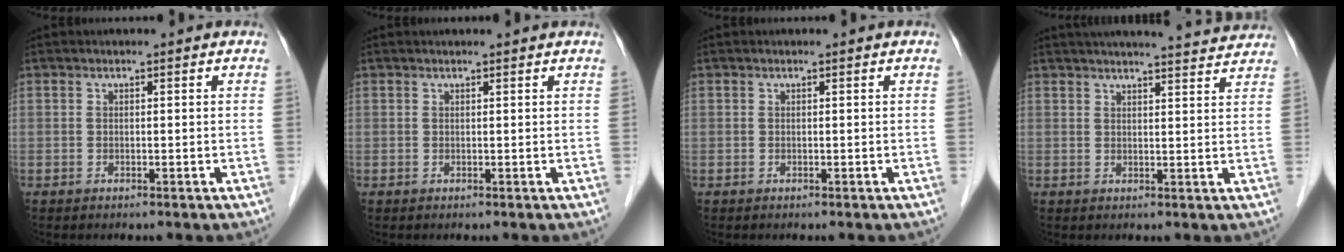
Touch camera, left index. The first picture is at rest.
{"total": 1.7, "force": [1.6, 0.1, 0.6], "torque": [-0.010, 0.013, 0.018]}
{"total": 0.0}
{"total": 12.7, "force": [12.1, 0.9, 3.8], "torque": [-0.044, 0.008, 0.138]}